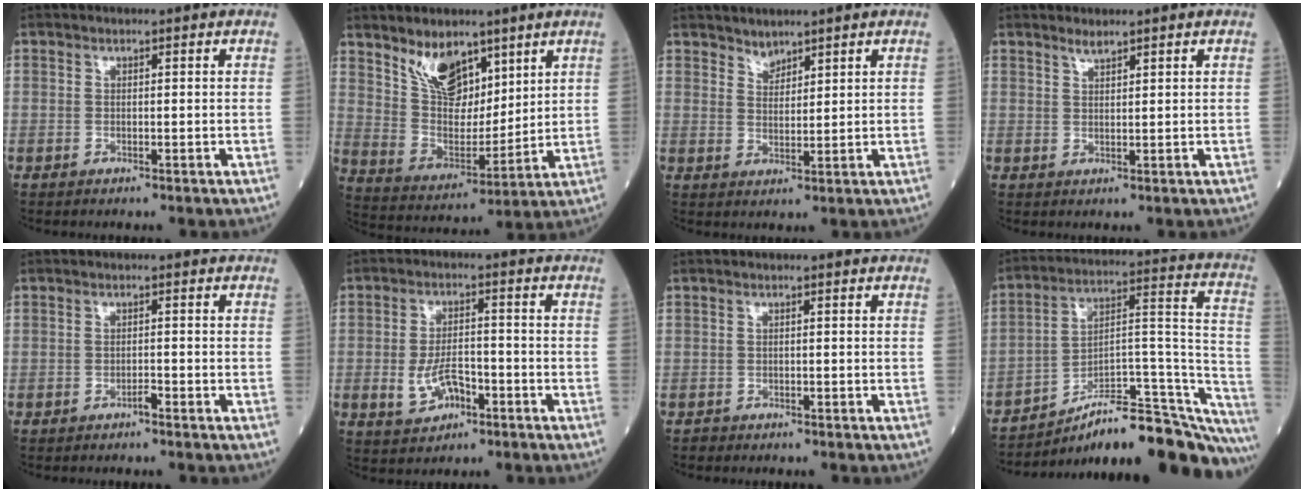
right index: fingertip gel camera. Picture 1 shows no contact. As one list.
[{"total": 10.5, "force": [7.0, 5.3, 5.8], "torque": [-0.114, 0.001, 0.141]}, {"total": 2.3, "force": [2.1, 0.8, 0.2], "torque": [-0.001, 0.001, 0.040]}, {"total": 1.4, "force": [1.3, 0.0, 0.5], "torque": [-0.011, -0.002, 0.028]}, {"total": 0.9, "force": [-0.8, 0.0, 0.5], "torque": [-0.008, 0.001, -0.015]}, {"total": 6.0, "force": [-2.3, 3.2, 4.5], "torque": [-0.089, 0.002, -0.037]}, {"total": 1.0, "force": [-0.8, 0.5, -0.3], "torque": [-0.005, 0.002, -0.017]}, {"total": 25.3, "force": [-20.8, 3.8, 13.9], "torque": [-0.121, 0.038, -0.300]}]